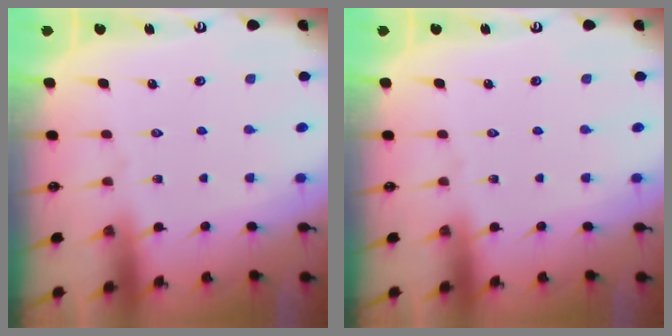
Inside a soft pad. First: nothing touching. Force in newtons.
{"total": 0.0}